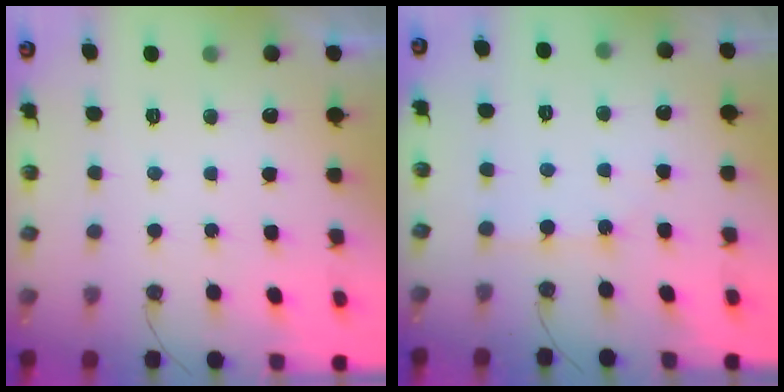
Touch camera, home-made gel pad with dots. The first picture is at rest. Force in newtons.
{"total": 2.4, "press": 2.4, "slide": 0.3}